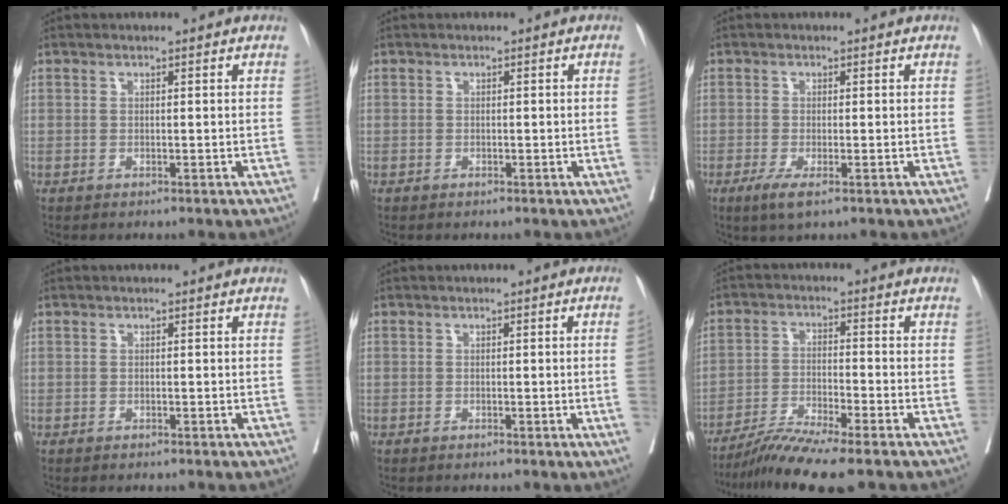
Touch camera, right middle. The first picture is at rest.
{"total": 0.6, "force": [-0.1, -0.2, 0.6], "torque": [-0.002, 0.001, 0.001]}
{"total": 2.9, "force": [-1.6, 0.5, 2.4], "torque": [-0.045, -0.008, -0.026]}
{"total": 0.0}
{"total": 2.3, "force": [-0.3, -1.0, 2.0], "torque": [-0.022, -0.002, -0.002]}
{"total": 7.6, "force": [-6.3, -0.8, 4.2], "torque": [-0.081, -0.029, -0.117]}